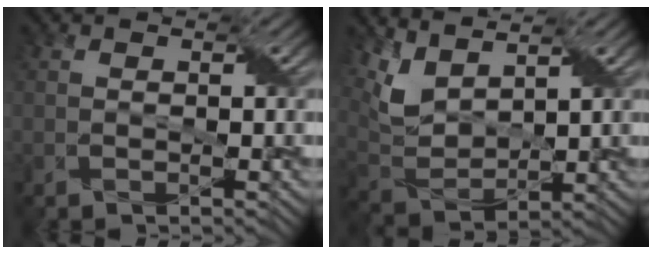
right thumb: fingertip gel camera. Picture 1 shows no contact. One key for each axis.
{"total": 6.8, "fx": 4.3, "fy": 2.9, "fz": 4.4, "tx": -0.112, "ty": 0.004, "tz": 0.093}